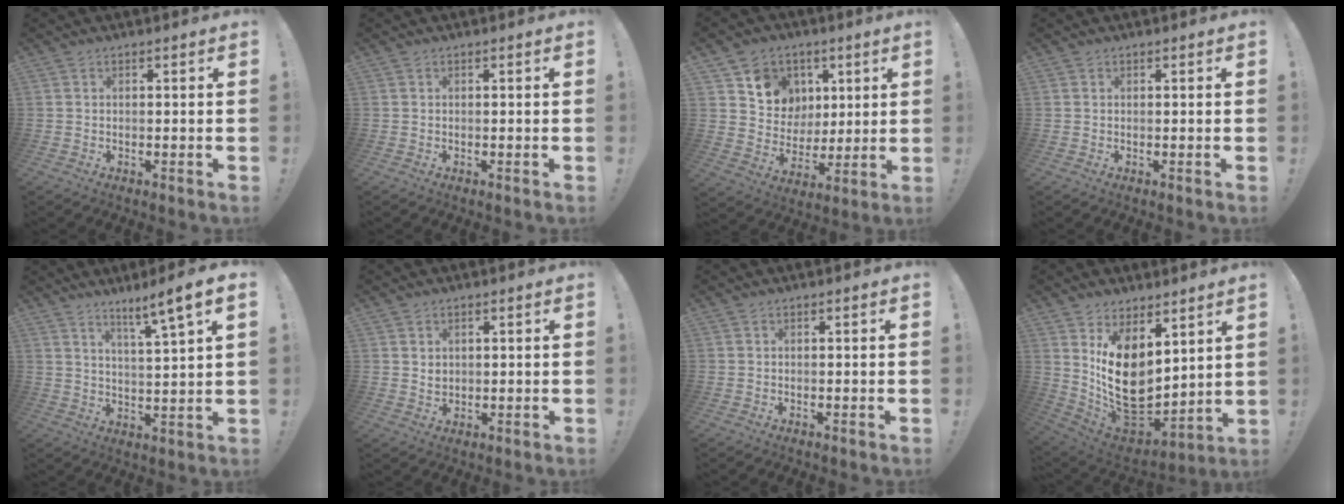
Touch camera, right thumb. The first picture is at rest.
{"total": 0.0}
{"total": 10.6, "force": [4.4, 9.5, 1.8], "torque": [-0.026, -0.031, 0.097]}
{"total": 0.0}
{"total": 7.7, "force": [5.1, -0.7, 5.7], "torque": [-0.080, -0.038, 0.075]}
{"total": 2.3, "force": [1.0, 1.9, 0.7], "torque": [-0.001, -0.006, 0.016]}
{"total": 0.0}
{"total": 18.1, "force": [3.6, 12.5, 12.5], "torque": [-0.221, -0.051, 0.081]}